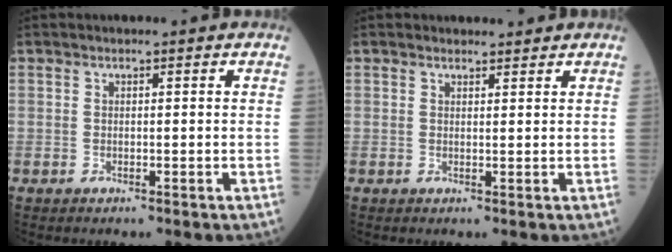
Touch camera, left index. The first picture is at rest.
{"total": 2.0, "force": [2.0, 0.5, 0.1], "torque": [-0.008, 0.004, 0.029]}